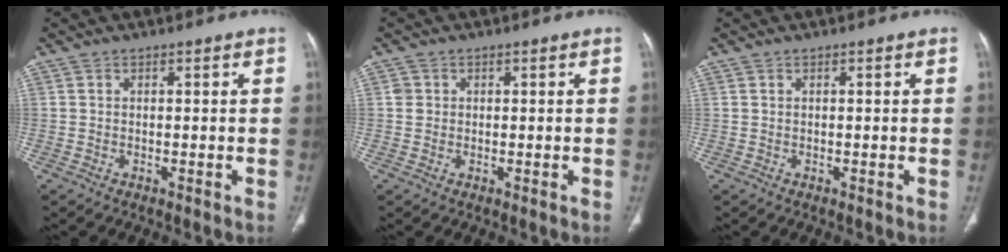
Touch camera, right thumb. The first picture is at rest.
{"total": 1.5, "force": [0.3, 1.4, 0.3], "torque": [0.007, 0.004, 0.004]}
{"total": 0.0}